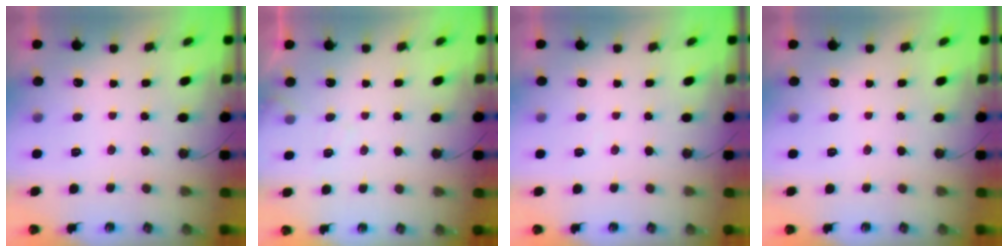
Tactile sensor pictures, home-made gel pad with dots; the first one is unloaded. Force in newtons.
{"total": 5.1, "press": 5.1, "slide": 0.7}
{"total": 2.7, "press": 2.7, "slide": 0.5}
{"total": 0.0}